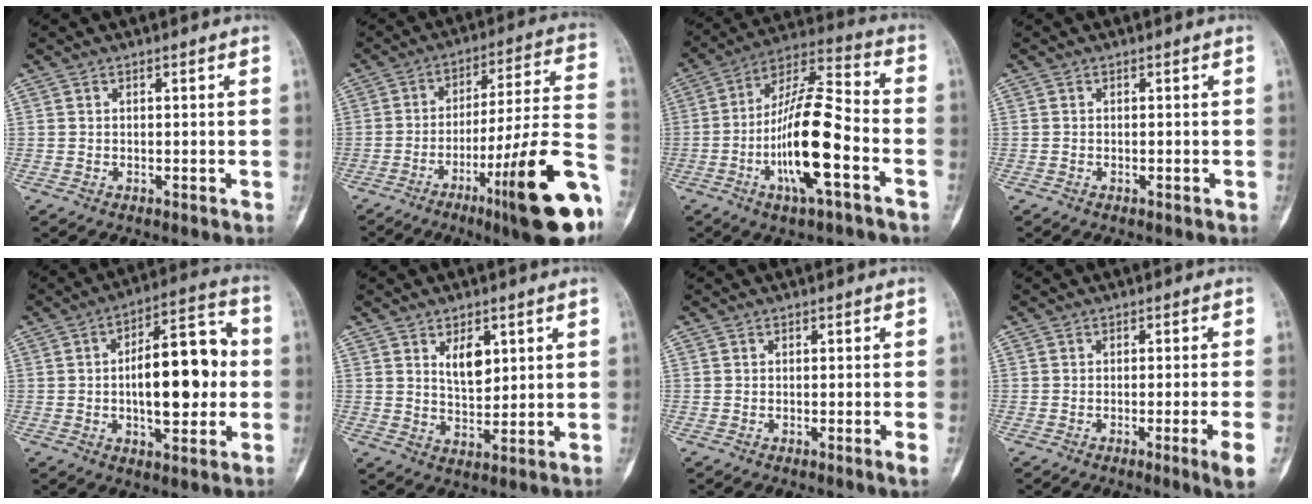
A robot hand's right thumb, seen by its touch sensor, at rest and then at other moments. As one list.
[{"total": 22.7, "force": [-10.1, 2.8, 20.1], "torque": [-0.263, 0.045, -0.148]}, {"total": 17.7, "force": [-5.4, 4.6, 16.2], "torque": [-0.306, 0.039, -0.097]}, {"total": 0.0}, {"total": 17.3, "force": [-0.3, 7.7, 15.5], "torque": [-0.208, 0.026, -0.008]}, {"total": 6.1, "force": [2.5, 3.4, 4.5], "torque": [-0.056, -0.021, 0.048]}, {"total": 1.7, "force": [-0.6, -0.3, 1.5], "torque": [-0.030, -0.005, -0.007]}, {"total": 4.8, "force": [-1.8, -0.7, 4.4], "torque": [-0.074, -0.008, -0.027]}]